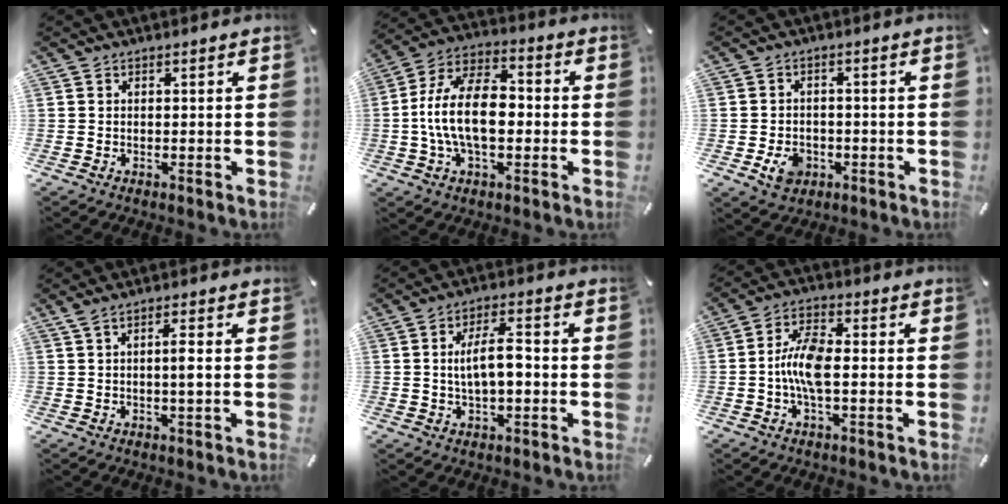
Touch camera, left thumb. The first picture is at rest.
{"total": 14.7, "force": [-2.3, 8.4, 11.9], "torque": [-0.250, 0.012, -0.043]}
{"total": 5.5, "force": [-2.0, 4.5, 2.5], "torque": [-0.052, 0.004, -0.038]}
{"total": 3.8, "force": [0.2, 0.1, 3.8], "torque": [-0.072, -0.005, 0.000]}
{"total": 7.8, "force": [-0.3, 3.5, 7.0], "torque": [-0.125, 0.011, -0.007]}
{"total": 8.7, "force": [-1.3, 3.7, 7.7], "torque": [-0.158, 0.004, -0.024]}